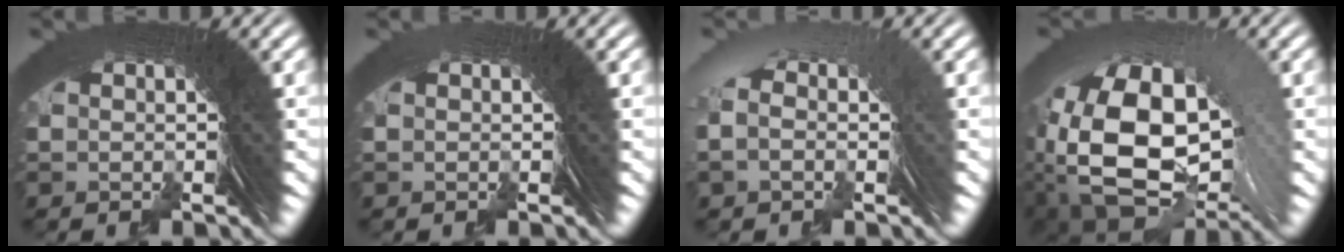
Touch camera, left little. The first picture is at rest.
{"total": 0.7, "force": [-0.4, -0.4, -0.4], "torque": [0.011, 0.004, -0.008]}
{"total": 1.8, "force": [-0.2, 1.2, 1.3], "torque": [-0.019, 0.020, -0.011]}
{"total": 12.5, "force": [-2.4, 8.8, 8.6], "torque": [-0.186, -0.070, 0.001]}